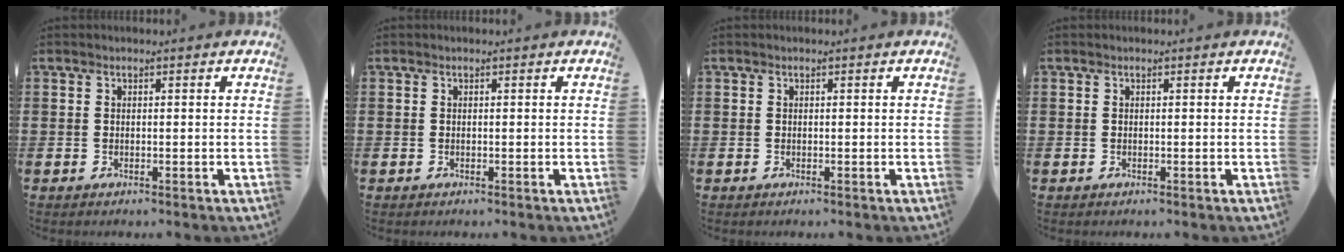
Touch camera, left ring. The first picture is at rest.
{"total": 0.0}
{"total": 0.0}
{"total": 0.0}